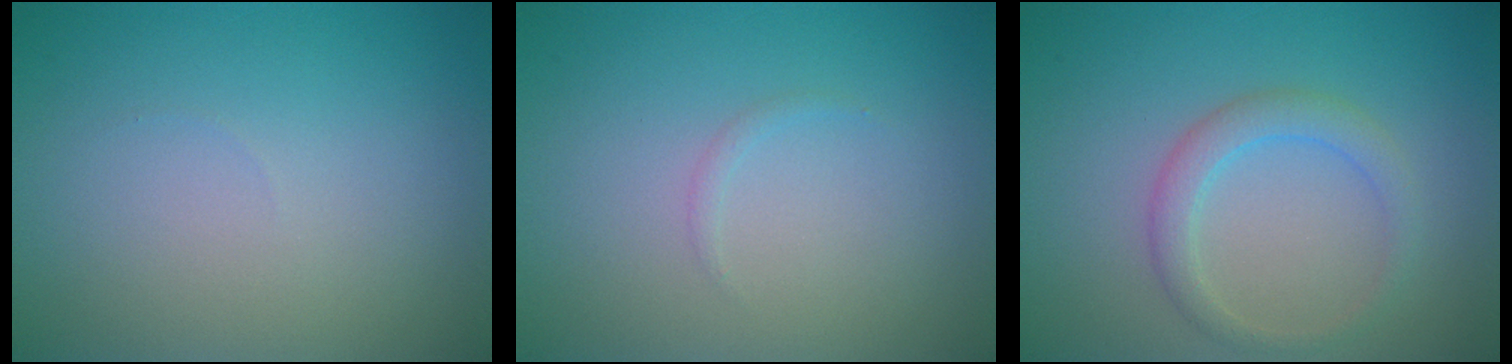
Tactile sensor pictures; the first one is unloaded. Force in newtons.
{"total": 0.5, "press": 0.5, "slide": 0.0}
{"total": 2.3, "press": 2.3, "slide": 0.0}